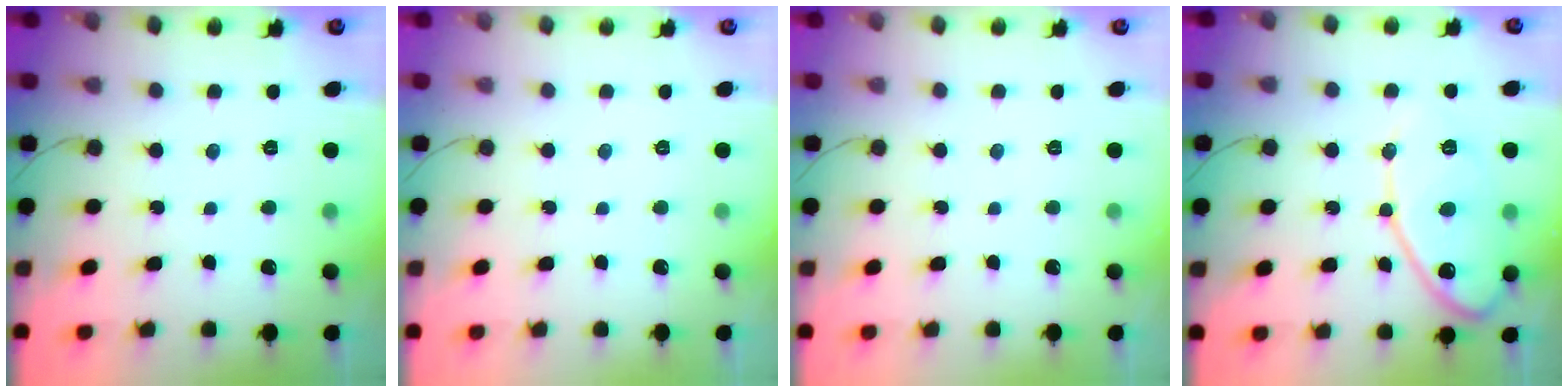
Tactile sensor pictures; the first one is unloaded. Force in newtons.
{"total": 0.0}
{"total": 0.0}
{"total": 15.0, "press": 14.9, "slide": 1.4}